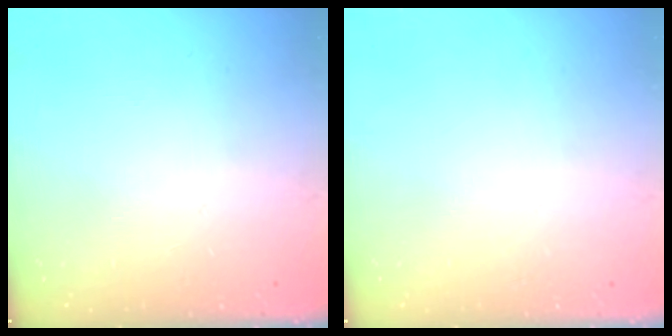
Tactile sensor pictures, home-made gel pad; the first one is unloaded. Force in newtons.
{"total": 0.0}